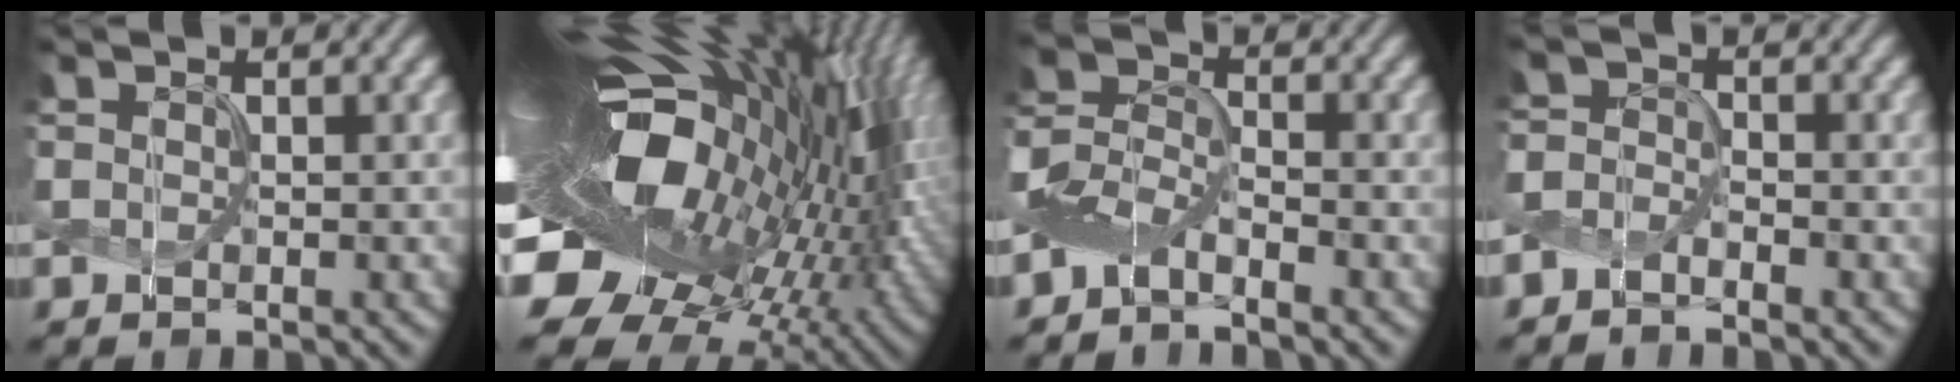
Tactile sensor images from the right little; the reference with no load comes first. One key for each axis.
{"total": 19.7, "fx": 0.5, "fy": 10.6, "fz": 16.7, "tx": -0.288, "ty": -0.025, "tz": 0.000}
{"total": 3.2, "fx": -2.9, "fy": 0.4, "fz": 1.5, "tx": -0.036, "ty": -0.001, "tz": -0.064}
{"total": 2.0, "fx": -2.0, "fy": -0.3, "fz": 0.1, "tx": -0.007, "ty": -0.001, "tz": -0.044}